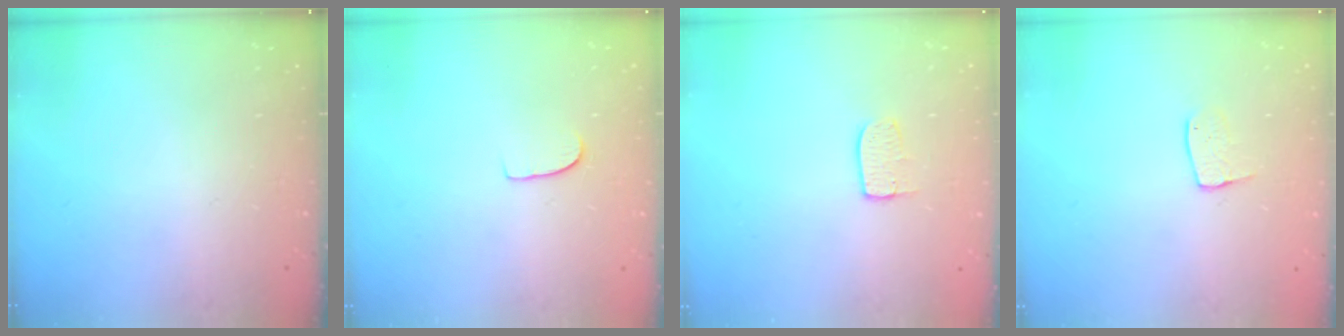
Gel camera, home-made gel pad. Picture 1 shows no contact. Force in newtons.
{"total": 4.7, "press": 4.7, "slide": 0.3}
{"total": 5.4, "press": 5.4, "slide": 0.3}
{"total": 6.1, "press": 6.1, "slide": 0.3}